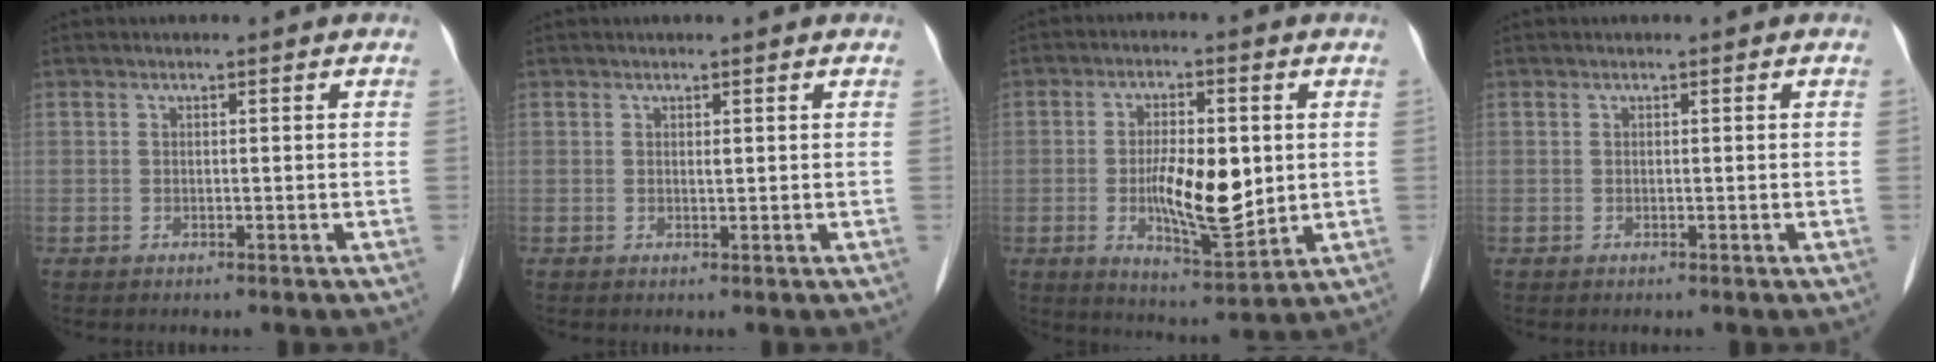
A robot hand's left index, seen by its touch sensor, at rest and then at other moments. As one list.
[{"total": 0.7, "force": [0.4, 0.2, 0.5], "torque": [-0.012, 0.004, 0.007]}, {"total": 10.2, "force": [-0.2, 3.4, 9.6], "torque": [-0.172, -0.009, 0.001]}, {"total": 0.0}]